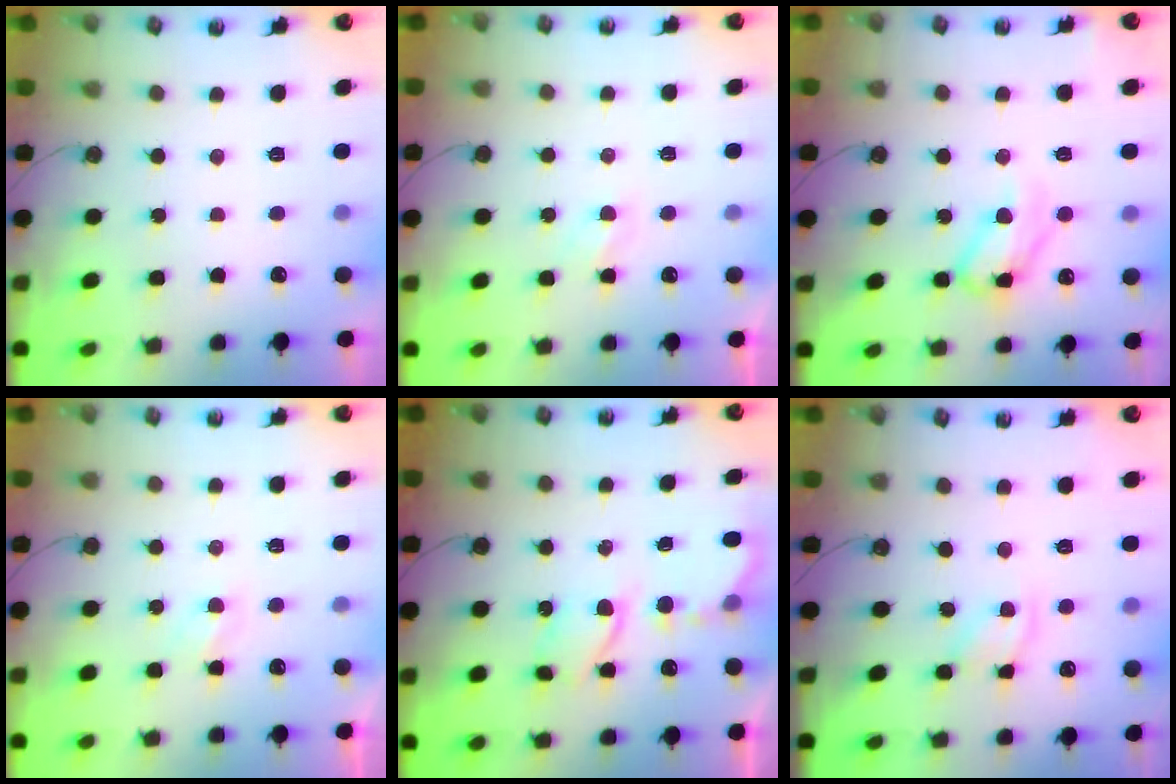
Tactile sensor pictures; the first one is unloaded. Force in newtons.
{"total": 2.3, "press": 2.3, "slide": 0.4}
{"total": 11.5, "press": 11.4, "slide": 1.6}
{"total": 2.3, "press": 2.3, "slide": 0.4}
{"total": 6.2, "press": 6.2, "slide": 0.4}
{"total": 7.2, "press": 7.2, "slide": 0.4}